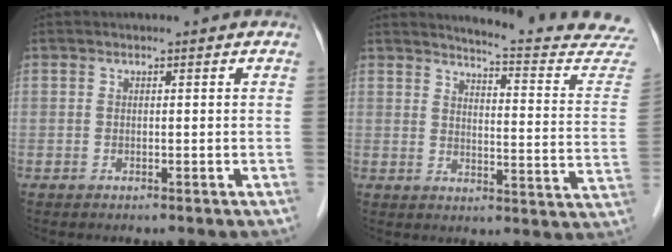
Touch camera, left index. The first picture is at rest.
{"total": 16.6, "force": [16.2, -0.2, 3.8], "torque": [-0.042, -0.113, 0.172]}